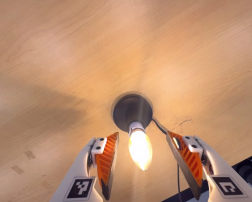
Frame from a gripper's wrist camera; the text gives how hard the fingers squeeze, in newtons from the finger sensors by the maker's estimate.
{"total": 0.0}